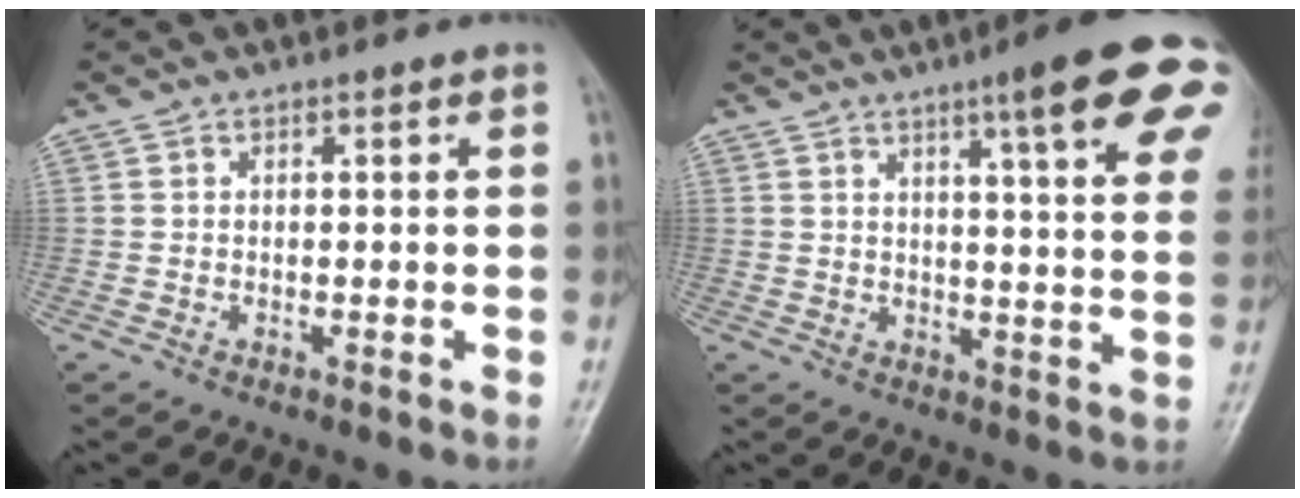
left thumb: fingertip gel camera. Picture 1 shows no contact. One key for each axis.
{"total": 17.4, "fx": 9.0, "fy": 2.7, "fz": 14.7, "tx": -0.171, "ty": -0.027, "tz": 0.106}